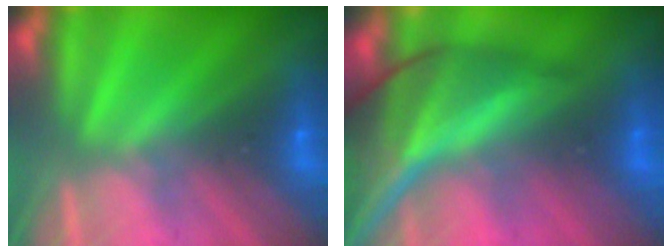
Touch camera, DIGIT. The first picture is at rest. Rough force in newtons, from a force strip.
{"total": 10.2}